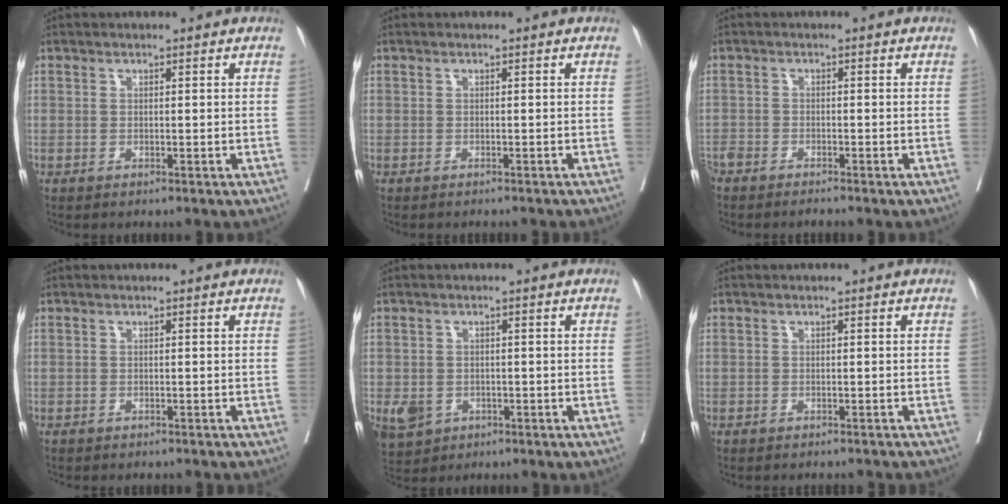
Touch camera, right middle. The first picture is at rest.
{"total": 2.6, "force": [-2.5, 0.2, 0.7], "torque": [-0.010, -0.004, -0.030]}
{"total": 3.0, "force": [-2.8, 0.5, 1.0], "torque": [-0.014, -0.008, -0.052]}
{"total": 2.7, "force": [-2.5, 0.8, 0.8], "torque": [-0.015, -0.005, -0.031]}
{"total": 5.2, "force": [-2.1, 4.3, 1.9], "torque": [-0.040, -0.002, -0.024]}
{"total": 4.1, "force": [-3.9, 0.6, 0.9], "torque": [-0.012, -0.009, -0.044]}